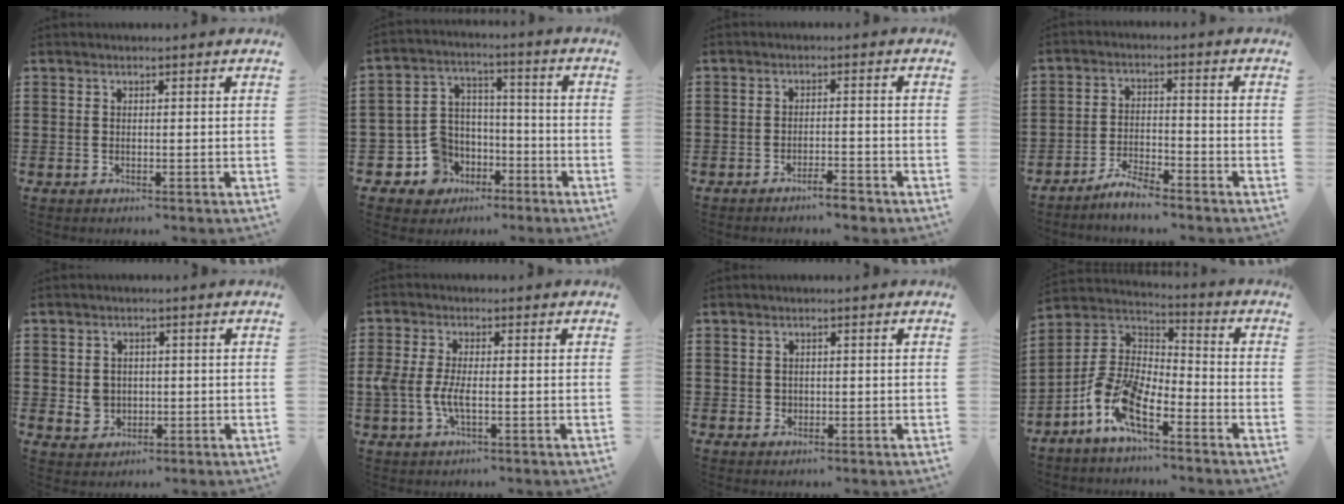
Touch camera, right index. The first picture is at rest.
{"total": 8.7, "force": [-3.9, 7.4, 2.1], "torque": [-0.093, 0.010, -0.071]}
{"total": 2.9, "force": [-2.7, 0.1, 1.2], "torque": [-0.021, 0.001, -0.053]}
{"total": 4.4, "force": [-4.2, 0.4, 1.3], "torque": [-0.032, 0.008, -0.086]}
{"total": 2.6, "force": [-0.1, 2.4, 1.1], "torque": [-0.030, 0.003, -0.003]}
{"total": 4.6, "force": [-1.0, 1.7, 4.1], "torque": [-0.099, -0.006, -0.025]}
{"total": 0.9, "force": [0.2, 0.9, 0.2], "torque": [-0.006, 0.004, 0.004]}
{"total": 11.1, "force": [-7.3, 3.6, 7.6], "torque": [-0.191, -0.007, -0.148]}